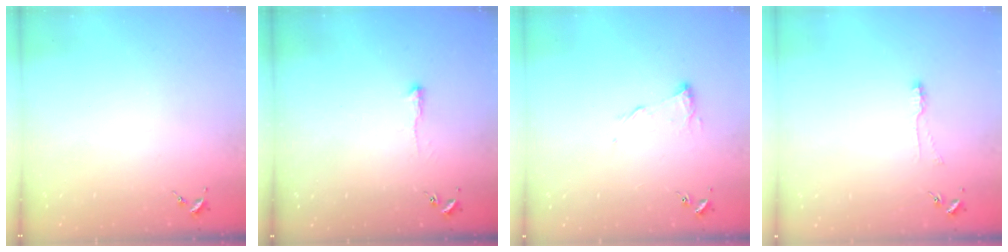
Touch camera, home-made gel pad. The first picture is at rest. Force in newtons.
{"total": 4.7, "press": 4.7, "slide": 0.3}
{"total": 7.1, "press": 7.1, "slide": 0.2}
{"total": 5.7, "press": 5.7, "slide": 0.5}